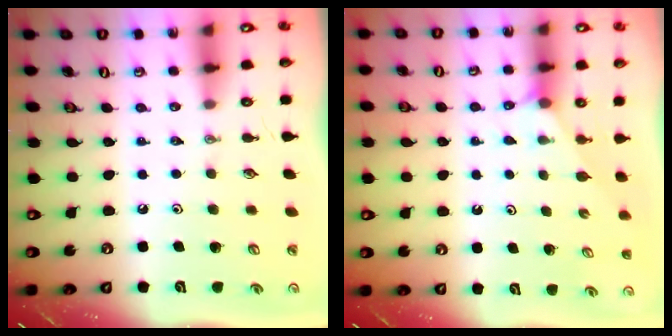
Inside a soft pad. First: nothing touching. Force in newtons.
{"total": 1.8, "press": 1.7, "slide": 0.3}